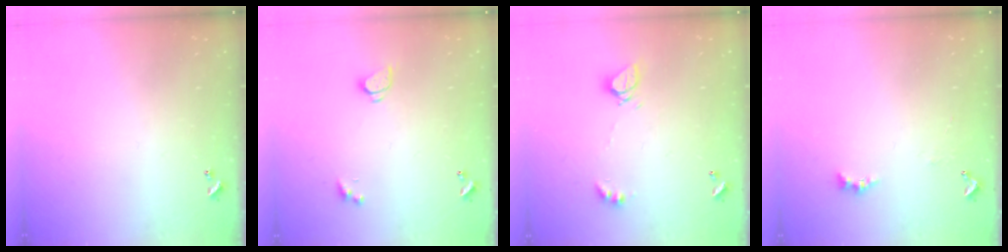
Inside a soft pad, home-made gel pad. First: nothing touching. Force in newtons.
{"total": 1.6, "press": 1.5, "slide": 0.4}
{"total": 6.4, "press": 6.4, "slide": 0.6}
{"total": 2.0, "press": 1.9, "slide": 0.6}